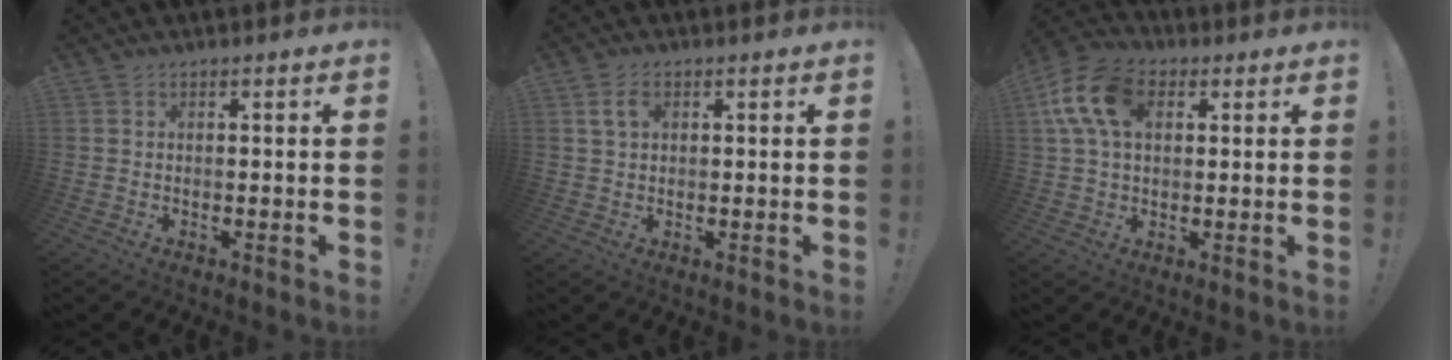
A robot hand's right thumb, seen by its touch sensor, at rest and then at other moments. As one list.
[{"total": 3.8, "force": [1.5, 2.4, 2.6], "torque": [-0.044, 0.003, 0.027]}, {"total": 15.1, "force": [4.4, 9.9, 10.6], "torque": [-0.195, 0.000, 0.083]}]